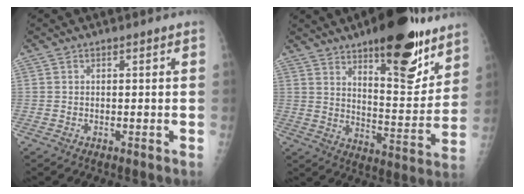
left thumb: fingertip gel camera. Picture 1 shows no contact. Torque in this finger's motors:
{"motor_torque": [2.63, 0.77, 1.39, -1.28, 0.20]}